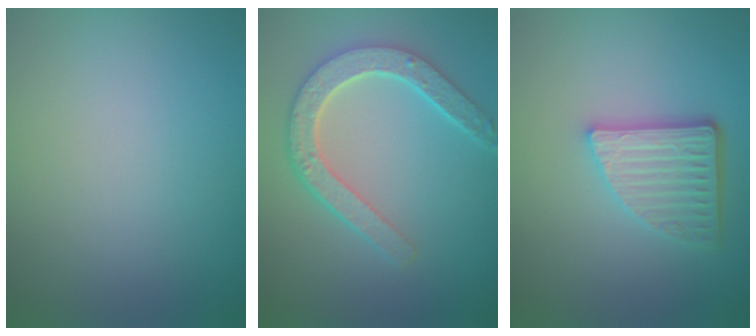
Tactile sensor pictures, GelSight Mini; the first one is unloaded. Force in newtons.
{"total": 4.8, "press": 3.7, "slide": 3.0}
{"total": 4.6, "press": 3.5, "slide": 3.0}